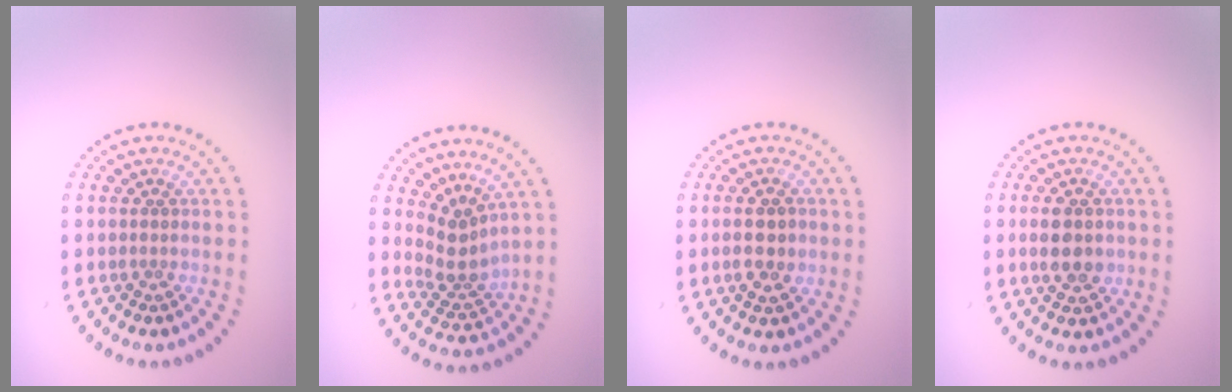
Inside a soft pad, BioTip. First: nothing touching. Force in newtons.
{"total": 2.9, "press": 2.0, "slide": 2.1}
{"total": 2.6, "press": 2.6, "slide": 0.4}
{"total": 3.0, "press": 3.0, "slide": 0.2}